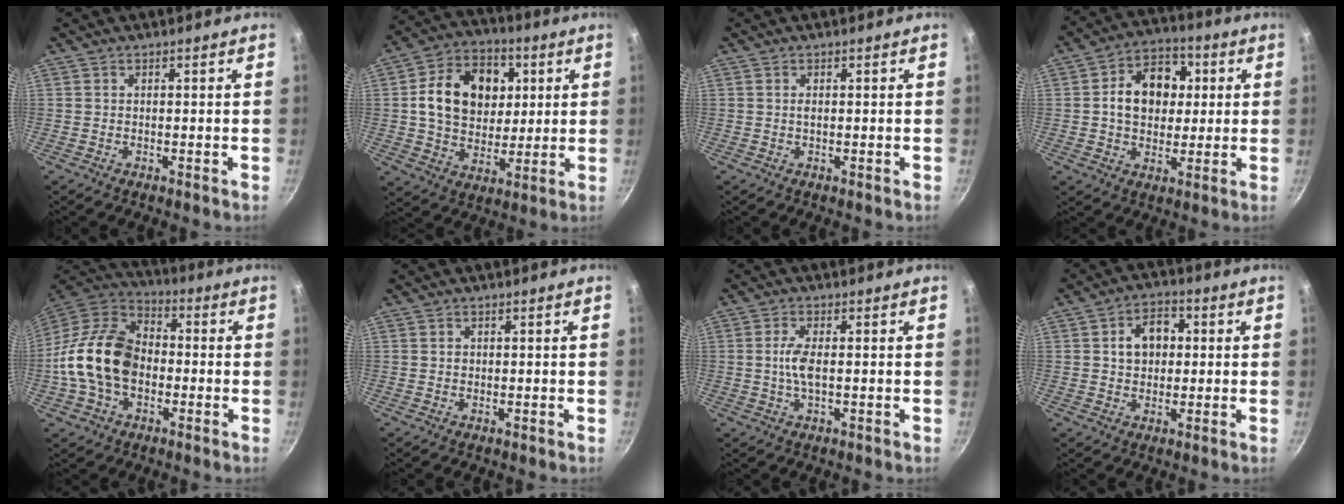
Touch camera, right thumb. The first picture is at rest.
{"total": 17.0, "force": [3.4, 13.1, 10.4], "torque": [-0.142, 0.009, 0.051]}
{"total": 0.7, "force": [0.1, 0.3, 0.6], "torque": [-0.012, 0.000, 0.001]}
{"total": 12.6, "force": [1.8, 9.6, 7.9], "torque": [-0.085, 0.015, 0.016]}
{"total": 17.8, "force": [-2.3, 12.6, 12.4], "torque": [-0.202, 0.036, -0.056]}
{"total": 0.9, "force": [0.1, 0.8, 0.4], "torque": [-0.003, 0.001, 0.001]}
{"total": 4.2, "force": [0.0, 1.4, 3.9], "torque": [-0.089, 0.002, -0.005]}
{"total": 7.7, "force": [1.1, 5.8, 4.8], "torque": [-0.042, 0.012, 0.011]}